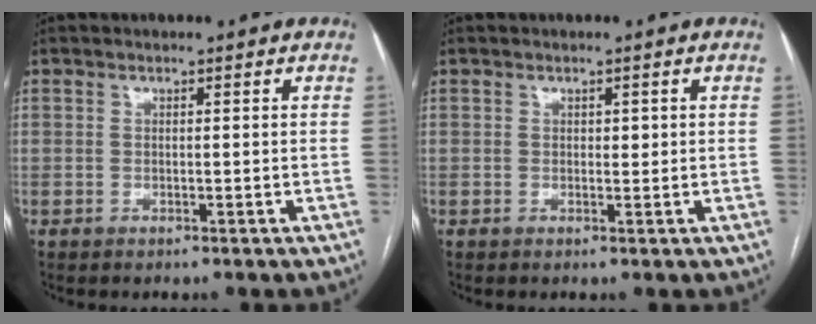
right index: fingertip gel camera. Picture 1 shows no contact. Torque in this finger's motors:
{"motor_torque": [0.57, 0.33, 0.00, 0.01]}